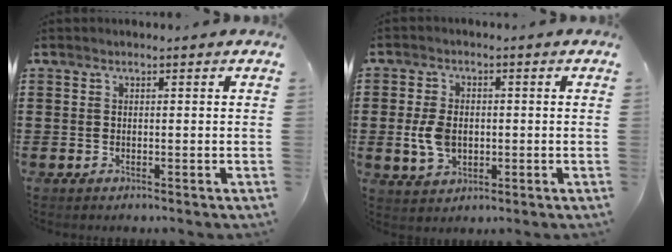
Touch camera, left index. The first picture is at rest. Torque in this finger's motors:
{"motor_torque": [1.13, 0.69, 0.57, 0.06]}